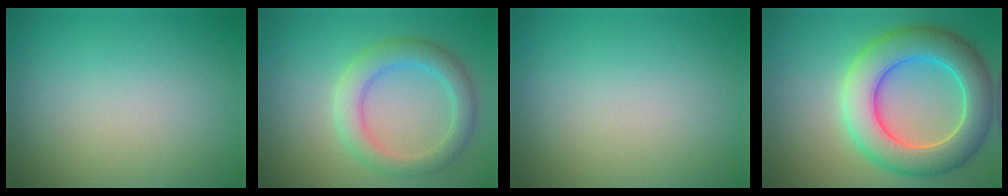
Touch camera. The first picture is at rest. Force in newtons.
{"total": 3.7, "press": 3.7, "slide": 0.3}
{"total": 0.0}
{"total": 8.3, "press": 8.3, "slide": 0.5}